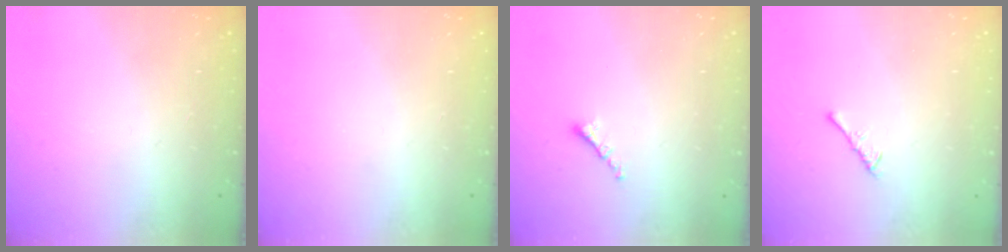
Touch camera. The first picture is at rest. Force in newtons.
{"total": 0.0}
{"total": 1.3, "press": 1.2, "slide": 0.5}
{"total": 2.2, "press": 2.1, "slide": 0.5}